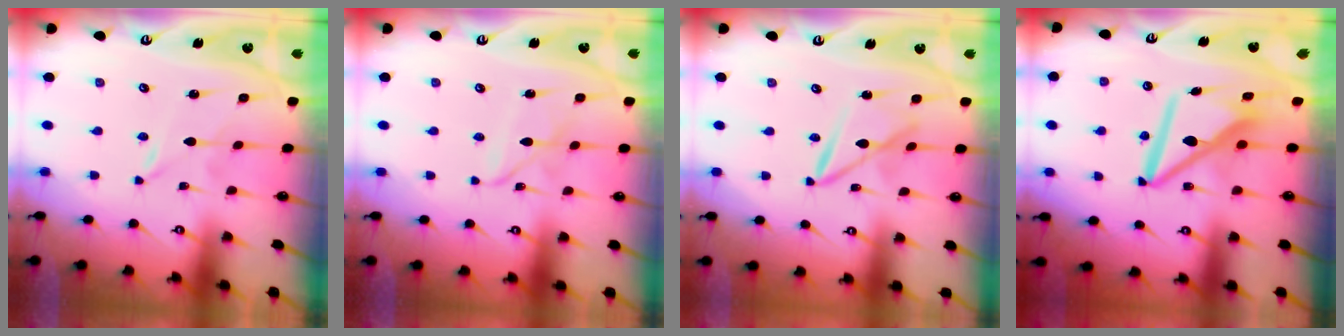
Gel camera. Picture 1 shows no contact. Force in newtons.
{"total": 3.1, "press": 3.1, "slide": 0.2}
{"total": 7.5, "press": 7.5, "slide": 0.7}
{"total": 9.7, "press": 9.7, "slide": 1.1}